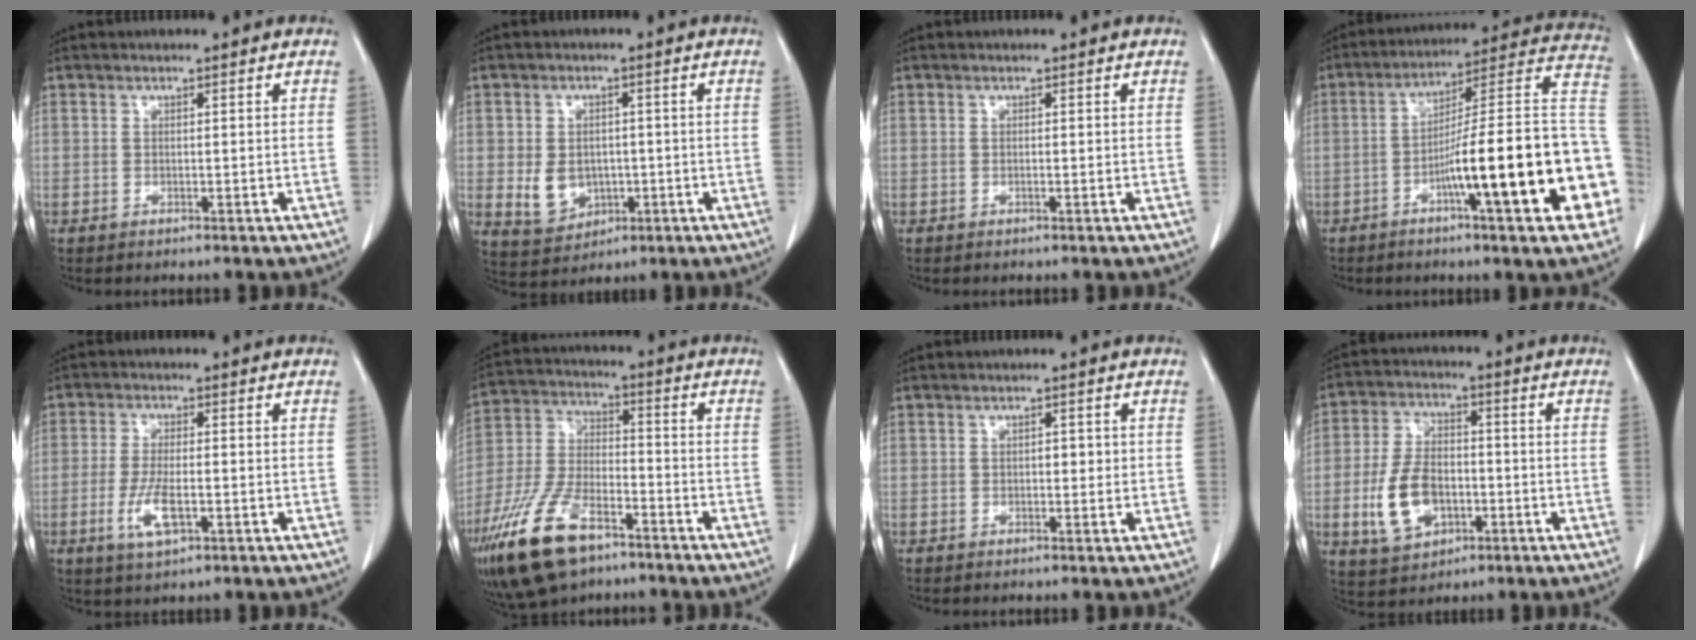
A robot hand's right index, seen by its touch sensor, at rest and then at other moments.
{"total": 6.0, "force": [-0.8, 4.9, 3.3], "torque": [-0.065, 0.004, 0.004]}
{"total": 0.0}
{"total": 22.9, "force": [-6.5, 1.9, 21.9], "torque": [-0.228, 0.026, -0.093]}
{"total": 5.8, "force": [-1.8, 1.6, 5.3], "torque": [-0.115, -0.010, -0.029]}
{"total": 15.3, "force": [-9.4, 6.2, 10.4], "torque": [-0.228, -0.011, -0.175]}
{"total": 1.5, "force": [0.1, 0.9, 1.2], "torque": [-0.014, 0.003, 0.000]}
{"total": 10.2, "force": [-2.6, 6.3, 7.5], "torque": [-0.171, 0.005, -0.041]}